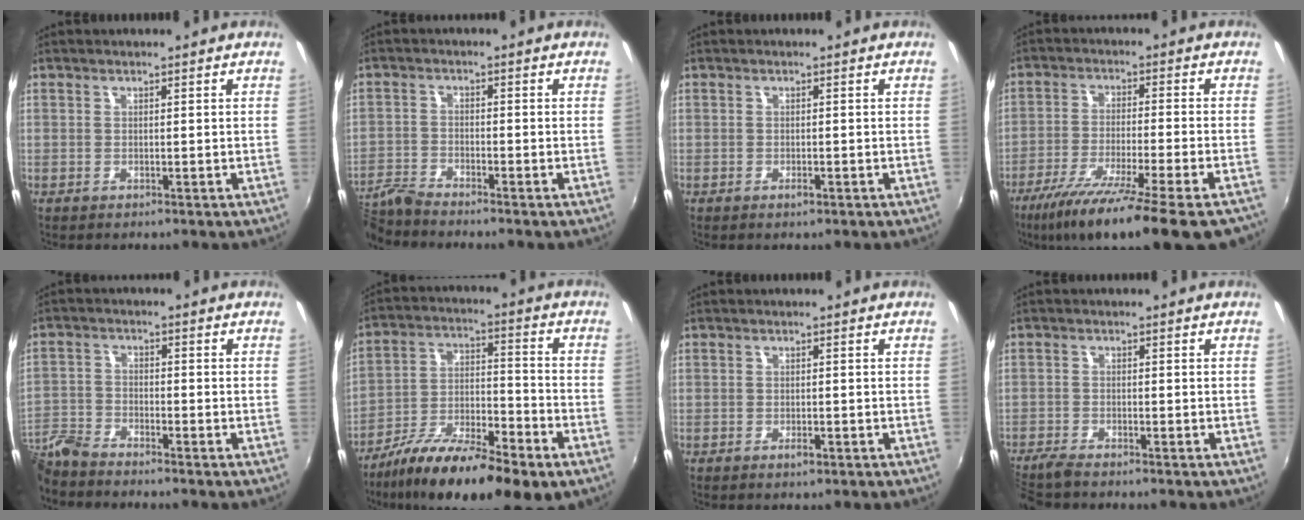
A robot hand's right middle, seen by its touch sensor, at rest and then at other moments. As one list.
[{"total": 5.1, "force": [-5.0, -0.2, 1.0], "torque": [-0.031, -0.011, -0.107]}, {"total": 0.8, "force": [-0.5, 0.2, 0.6], "torque": [-0.011, 0.000, -0.007]}, {"total": 20.4, "force": [-15.3, 1.7, 13.3], "torque": [-0.236, -0.068, -0.241]}, {"total": 7.1, "force": [-6.6, 1.2, 2.1], "torque": [-0.056, -0.006, -0.142]}, {"total": 20.4, "force": [-13.3, 4.9, 14.7], "torque": [-0.257, -0.026, -0.224]}, {"total": 1.3, "force": [-0.8, 0.4, 1.0], "torque": [-0.017, -0.001, -0.012]}, {"total": 4.7, "force": [-4.2, 0.4, 2.0], "torque": [-0.058, -0.021, -0.082]}]